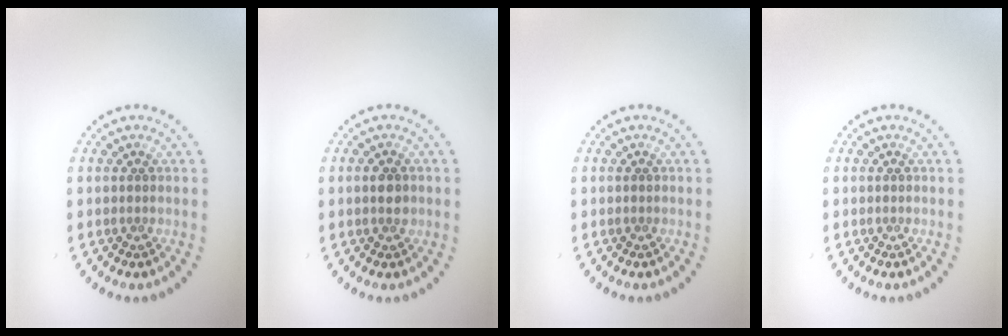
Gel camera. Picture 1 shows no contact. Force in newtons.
{"total": 1.4, "press": 1.4, "slide": 0.2}
{"total": 0.0}
{"total": 0.0}